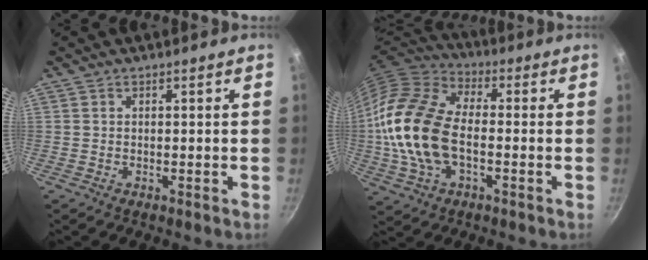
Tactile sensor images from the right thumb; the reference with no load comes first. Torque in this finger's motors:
{"motor_torque": [-0.49, 1.58, 2.27, -0.51, 0.66]}